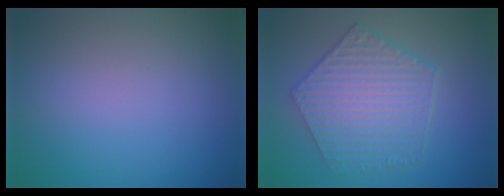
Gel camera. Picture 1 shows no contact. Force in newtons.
{"total": 6.3, "press": 4.9, "slide": 4.0}